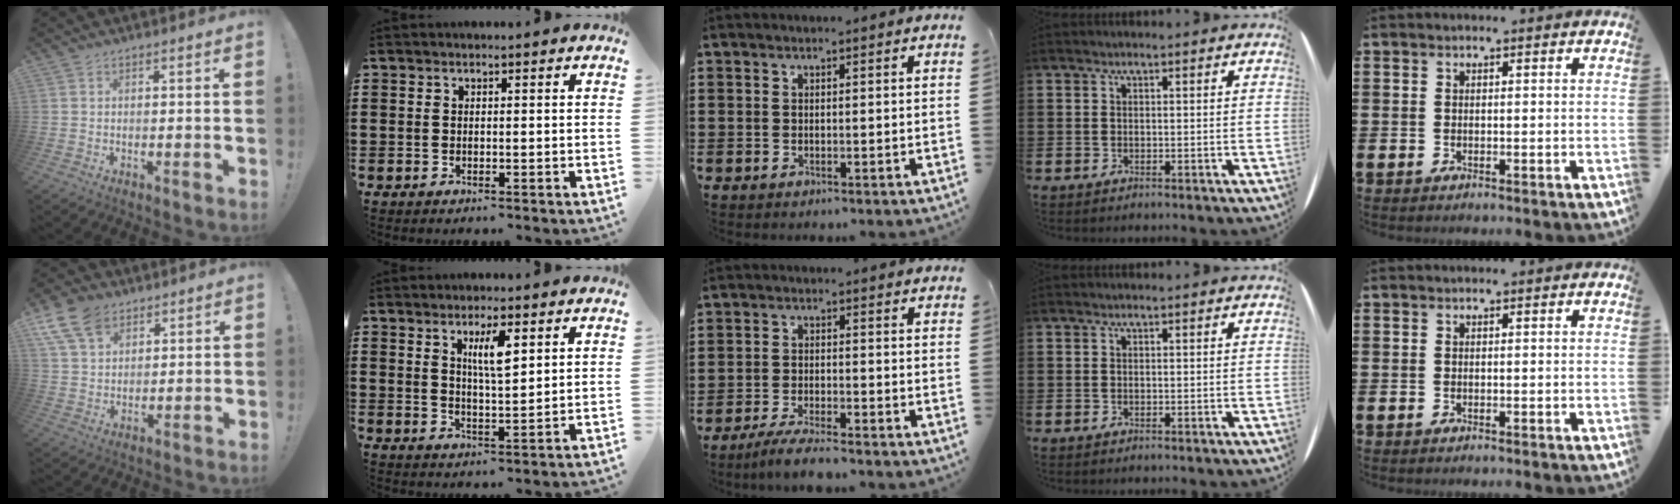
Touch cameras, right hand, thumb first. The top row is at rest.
{"thumb": {"total": 11.1, "force": [6.6, 7.1, 5.4], "torque": [-0.107, -0.028, 0.130]}, "index": {"total": 5.0, "force": [2.3, 1.2, 4.3], "torque": [-0.082, 0.003, 0.035]}, "middle": {"total": 4.1, "force": [-3.7, 0.0, 1.7], "torque": [-0.038, -0.008, -0.072]}}